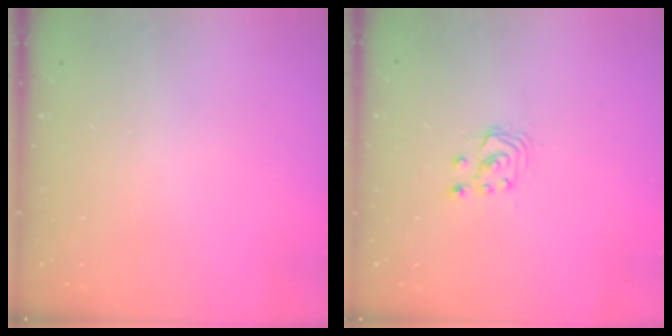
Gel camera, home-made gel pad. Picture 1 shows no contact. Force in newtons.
{"total": 2.9, "press": 2.9, "slide": 0.2}